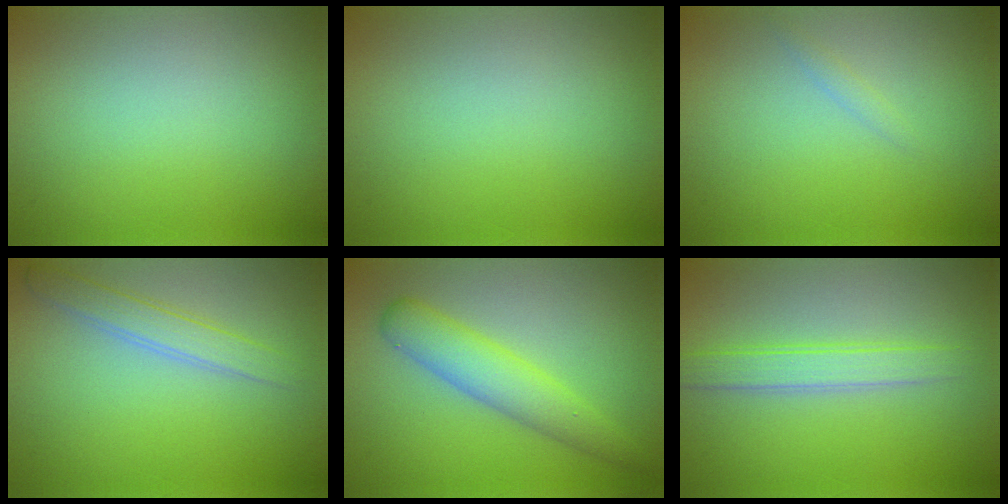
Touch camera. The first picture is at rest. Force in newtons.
{"total": 0.0}
{"total": 0.7, "press": 0.7, "slide": 0.1}
{"total": 2.3, "press": 2.3, "slide": 0.1}
{"total": 4.0, "press": 4.0, "slide": 0.1}
{"total": 2.5, "press": 2.5, "slide": 0.2}